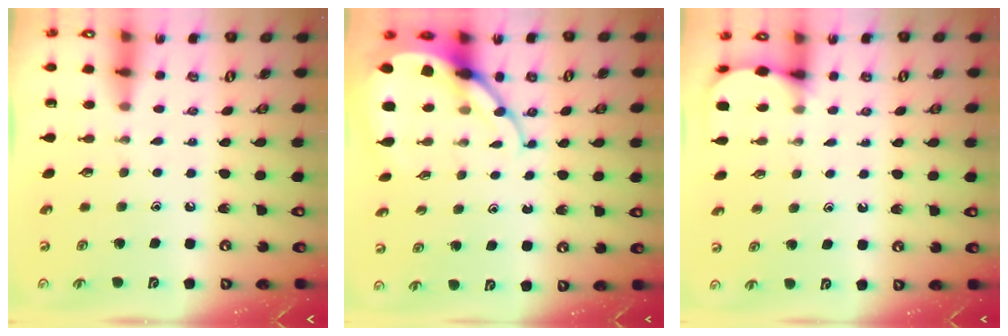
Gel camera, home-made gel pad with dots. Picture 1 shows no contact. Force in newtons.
{"total": 8.9, "press": 8.9, "slide": 0.8}
{"total": 2.9, "press": 2.9, "slide": 0.3}